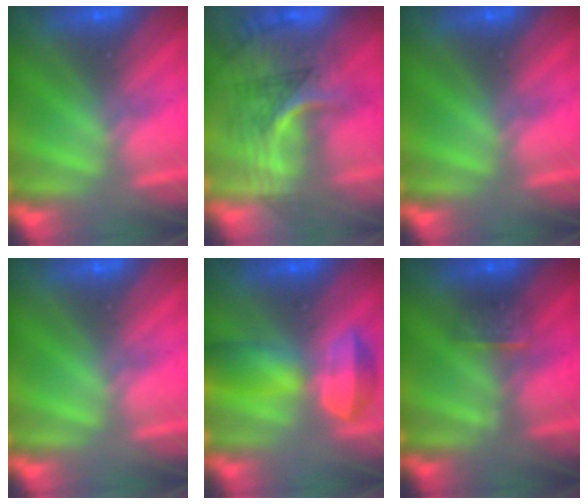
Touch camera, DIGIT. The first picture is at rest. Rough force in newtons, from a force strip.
{"total": 2.9}
{"total": 0.0}
{"total": 0.0}
{"total": 7.1}
{"total": 2.5}